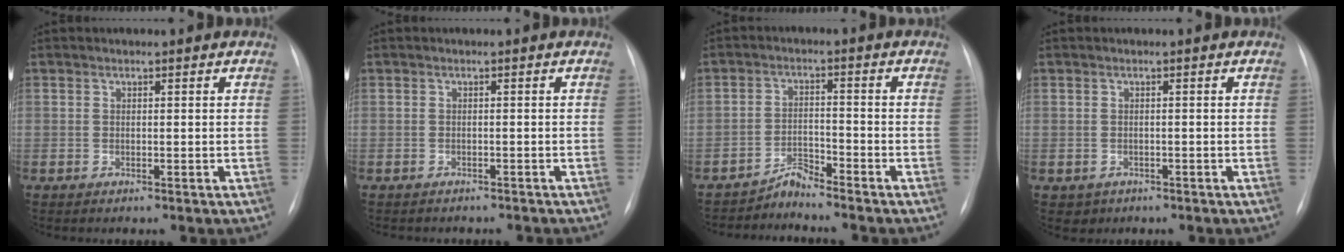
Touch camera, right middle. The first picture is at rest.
{"total": 5.3, "force": [-4.7, 1.8, 1.8], "torque": [-0.022, -0.001, -0.049]}
{"total": 3.0, "force": [-3.0, -0.4, -0.3], "torque": [0.003, -0.014, -0.054]}
{"total": 1.7, "force": [-0.8, 1.4, 0.2], "torque": [-0.005, 0.002, -0.005]}